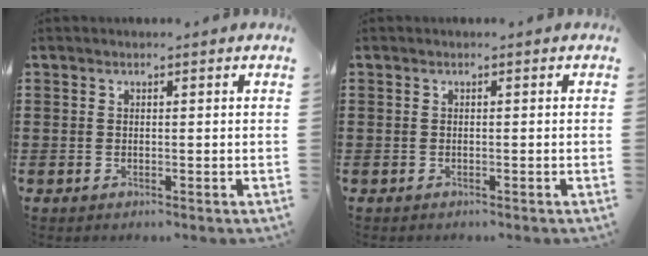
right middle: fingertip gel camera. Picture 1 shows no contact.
{"total": 0.0}